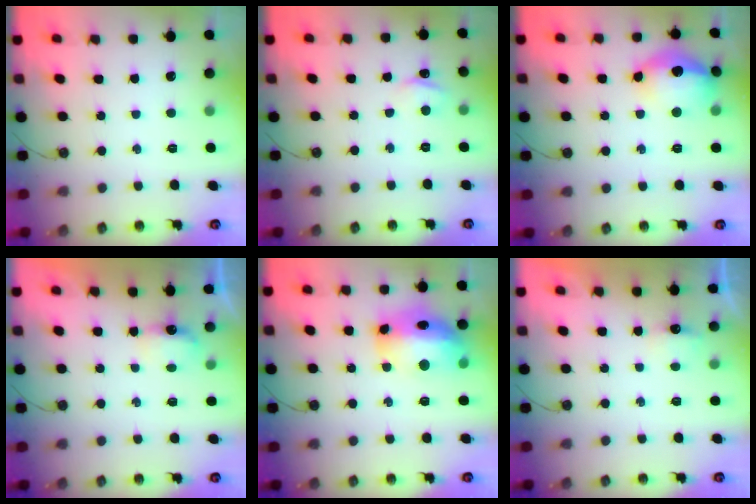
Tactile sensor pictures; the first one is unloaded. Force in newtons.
{"total": 2.8, "press": 2.7, "slide": 0.4}
{"total": 15.8, "press": 15.7, "slide": 1.3}
{"total": 4.5, "press": 4.4, "slide": 0.8}
{"total": 17.2, "press": 17.1, "slide": 1.6}
{"total": 2.7, "press": 2.6, "slide": 0.4}